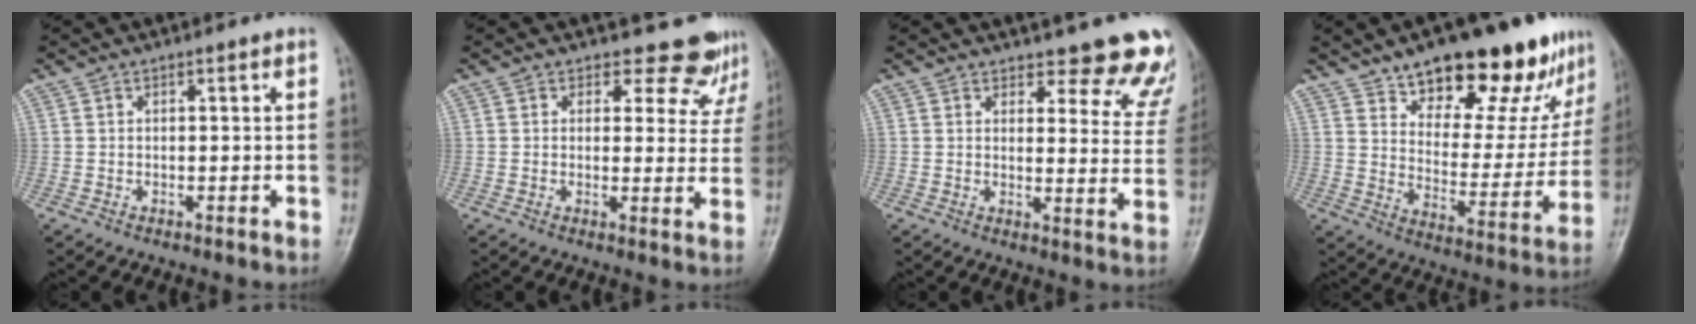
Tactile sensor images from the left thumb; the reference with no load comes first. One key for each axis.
{"total": 8.0, "fx": 7.1, "fy": 3.8, "fz": 0.4, "tx": 0.042, "ty": -0.045, "tz": 0.062}
{"total": 13.2, "fx": 11.8, "fy": 4.4, "fz": 4.2, "tx": 0.011, "ty": -0.083, "tz": 0.110}
{"total": 23.2, "fx": 15.7, "fy": 9.7, "fz": 14.0, "tx": -0.140, "ty": -0.069, "tz": 0.232}